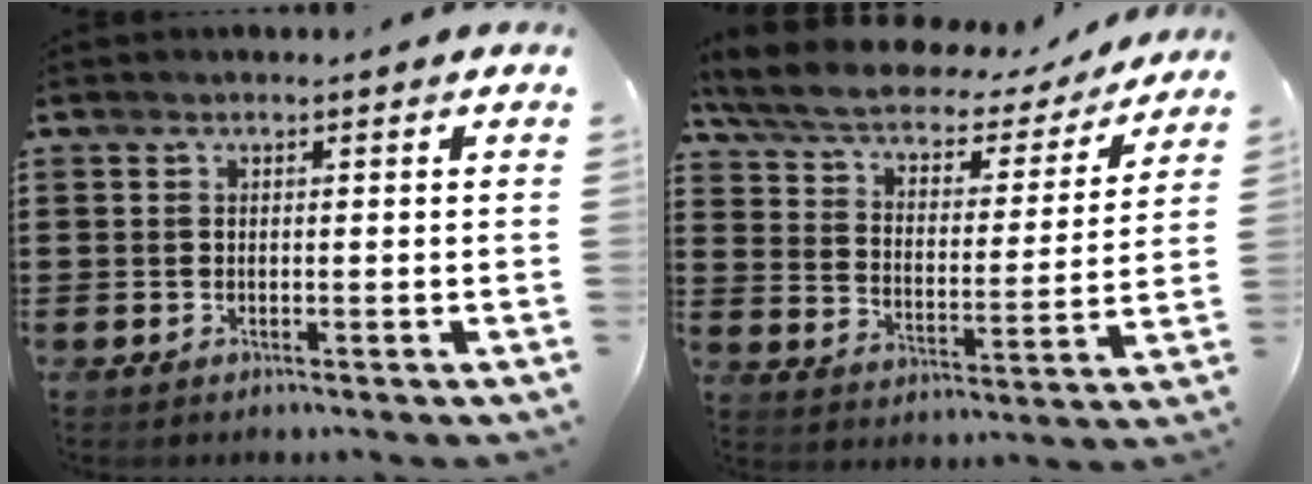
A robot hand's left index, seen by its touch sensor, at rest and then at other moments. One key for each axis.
{"total": 5.8, "fx": 5.0, "fy": 1.4, "fz": 2.7, "tx": -0.075, "ty": -0.033, "tz": 0.081}